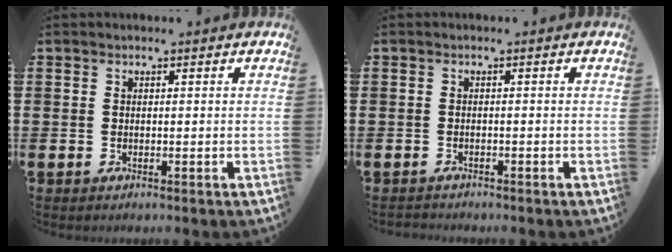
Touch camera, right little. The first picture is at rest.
{"total": 0.6, "force": [-0.6, 0.2, 0.0], "torque": [-0.002, -0.002, -0.012]}